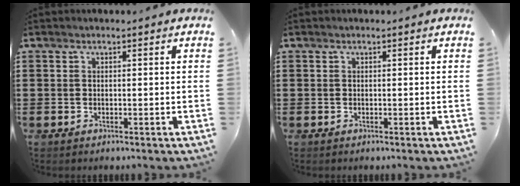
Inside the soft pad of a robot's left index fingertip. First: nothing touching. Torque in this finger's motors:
{"motor_torque": [0.01, 0.00, -0.01, -0.01]}